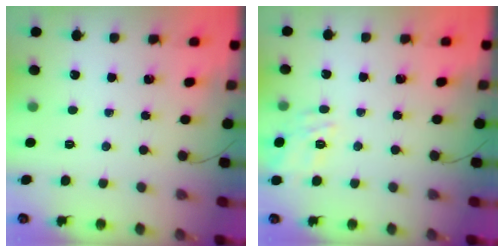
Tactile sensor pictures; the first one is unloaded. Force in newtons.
{"total": 13.0, "press": 13.0, "slide": 0.6}